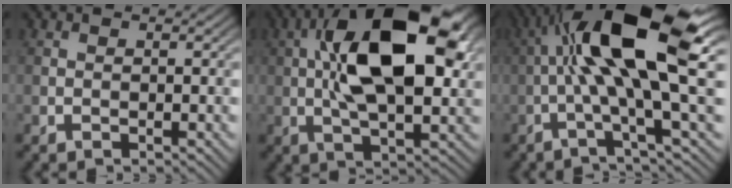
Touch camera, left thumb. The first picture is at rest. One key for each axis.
{"total": 16.7, "fx": 3.3, "fy": 7.3, "fz": 14.6, "tx": -0.255, "ty": 0.022, "tz": 0.037}
{"total": 14.8, "fx": 1.8, "fy": 2.6, "fz": 14.4, "tx": -0.251, "ty": 0.029, "tz": 0.028}